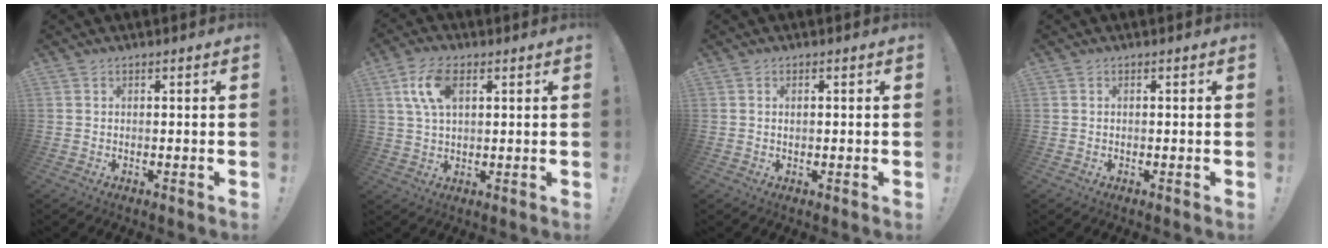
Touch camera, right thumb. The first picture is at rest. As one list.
[{"total": 9.8, "force": [3.4, 5.3, 7.6], "torque": [-0.145, 0.001, 0.061]}, {"total": 0.7, "force": [0.1, 0.3, 0.7], "torque": [-0.018, 0.004, 0.002]}, {"total": 0.0}]